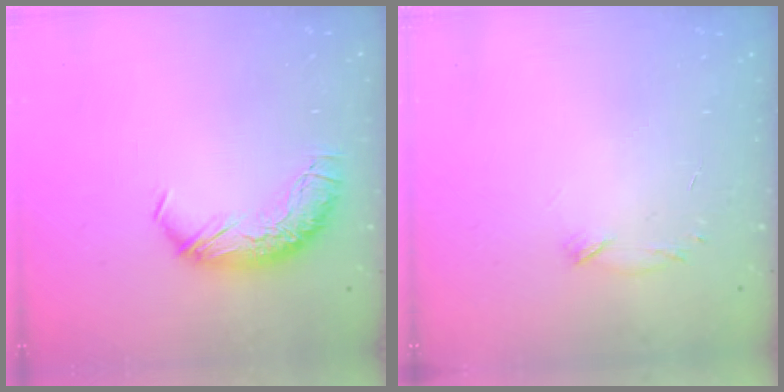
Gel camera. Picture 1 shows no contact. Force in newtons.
{"total": 7.2, "press": 7.2, "slide": 0.8}